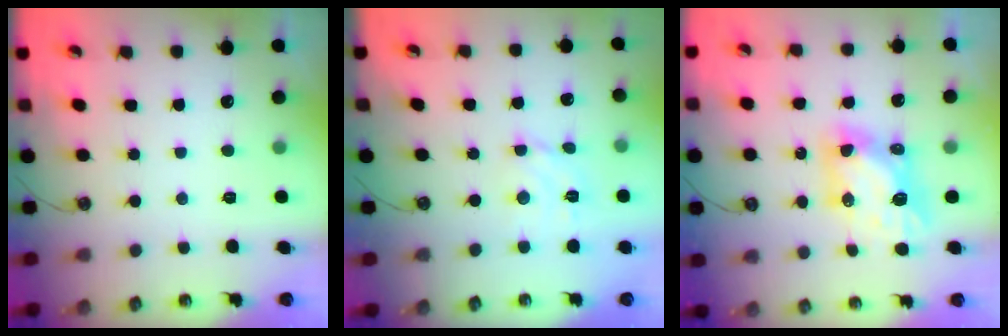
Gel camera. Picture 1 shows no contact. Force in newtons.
{"total": 5.0, "press": 4.9, "slide": 0.4}
{"total": 7.5, "press": 7.5, "slide": 0.8}